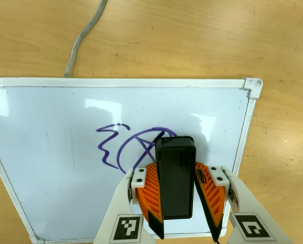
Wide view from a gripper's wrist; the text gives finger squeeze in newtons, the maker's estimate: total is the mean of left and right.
{"total": 12.9, "left": 15.5, "right": 10.2}